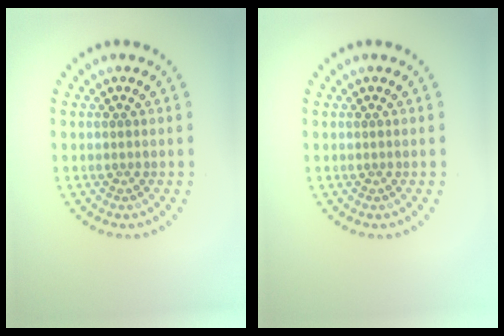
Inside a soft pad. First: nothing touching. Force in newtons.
{"total": 0.0}